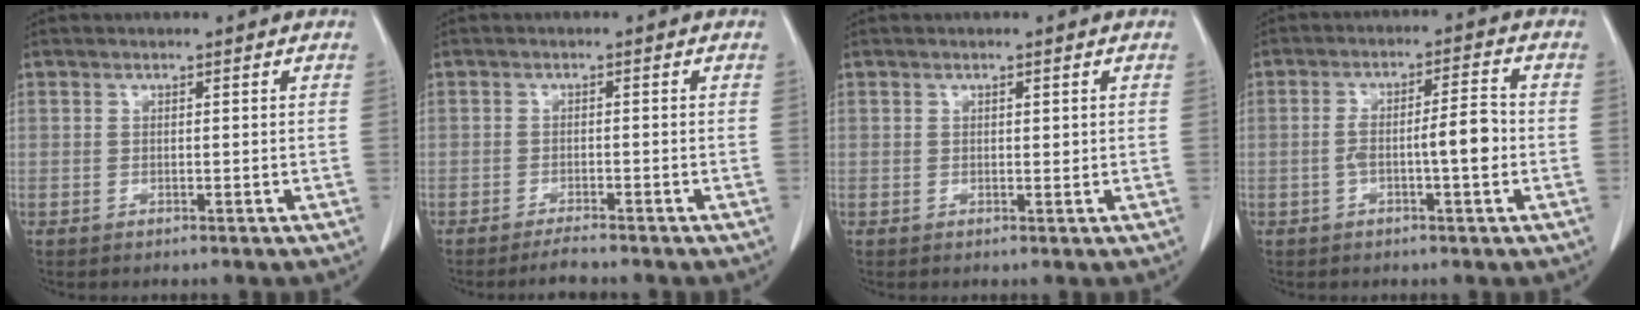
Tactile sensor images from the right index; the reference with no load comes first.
{"total": 2.5, "force": [-2.3, -0.2, 0.9], "torque": [-0.019, -0.008, -0.038]}
{"total": 0.8, "force": [0.3, 0.4, 0.6], "torque": [-0.008, -0.001, 0.005]}
{"total": 6.3, "force": [-1.3, 0.8, 6.1], "torque": [-0.110, 0.016, -0.021]}